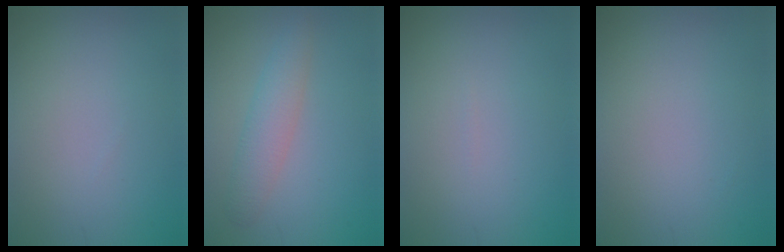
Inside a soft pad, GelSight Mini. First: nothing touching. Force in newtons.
{"total": 2.8, "press": 2.8, "slide": 0.0}
{"total": 0.0}
{"total": 0.0}